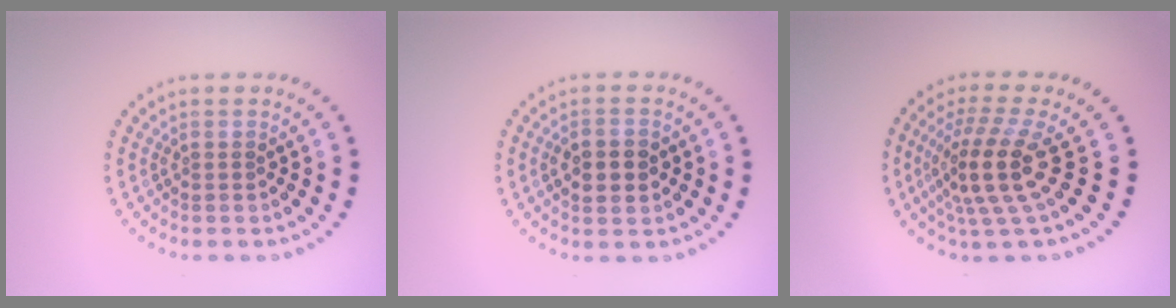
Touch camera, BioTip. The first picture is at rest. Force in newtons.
{"total": 3.6, "press": 3.6, "slide": 0.1}
{"total": 5.0, "press": 3.7, "slide": 3.4}